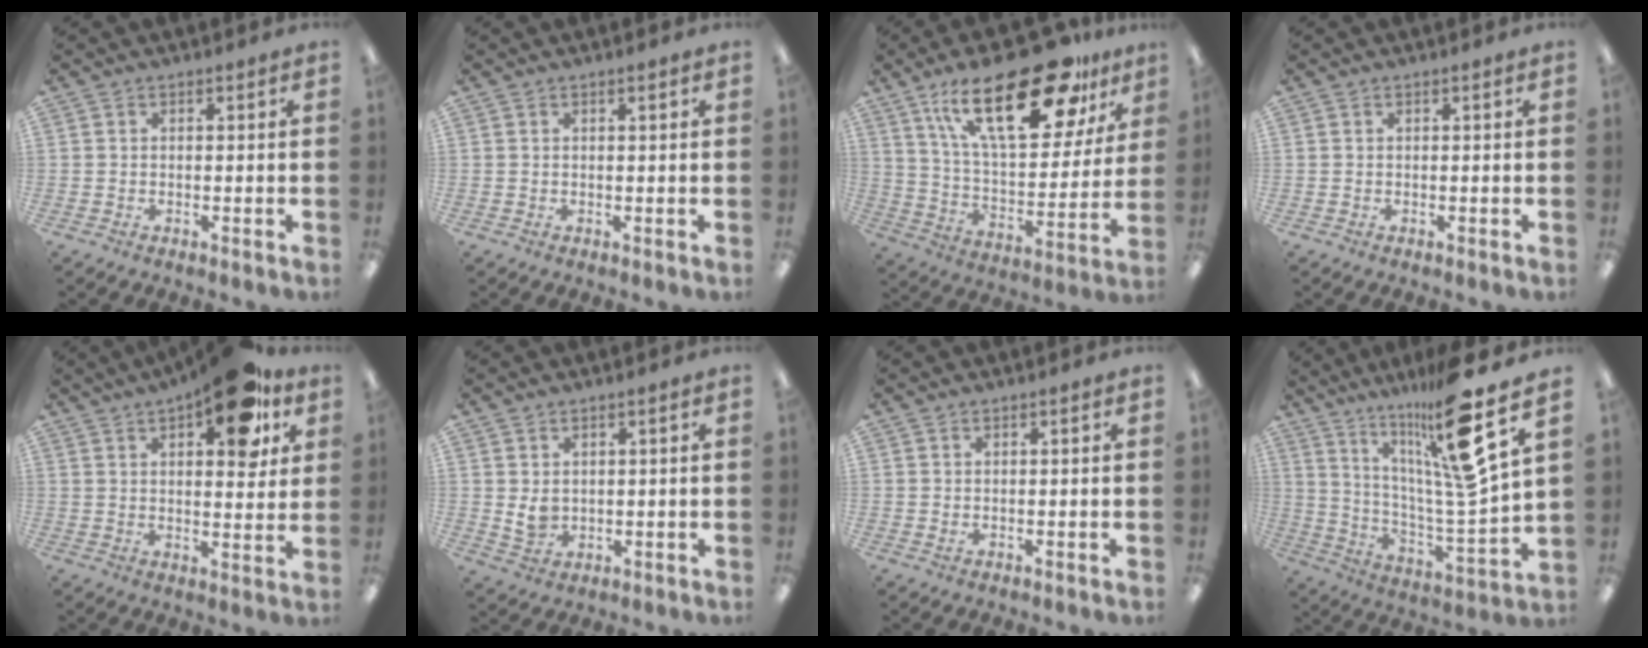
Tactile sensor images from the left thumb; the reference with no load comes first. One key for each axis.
{"total": 0.9, "fx": 0.4, "fy": 0.1, "fz": 0.8, "tx": -0.017, "ty": 0.001, "tz": 0.007}
{"total": 28.6, "fx": 16.8, "fy": 11.5, "fz": 20.1, "tx": -0.327, "ty": -0.080, "tz": 0.282}
{"total": 0.0}
{"total": 16.0, "fx": 9.3, "fy": 6.4, "fz": 11.3, "tx": -0.143, "ty": -0.046, "tz": 0.147}
{"total": 3.7, "fx": 1.1, "fy": 2.9, "fz": 2.1, "tx": -0.041, "ty": -0.003, "tz": 0.019}
{"total": 0.7, "fx": 0.2, "fy": 0.2, "fz": 0.6, "tx": -0.013, "ty": -0.001, "tz": 0.003}
{"total": 21.3, "fx": 14.4, "fy": 2.4, "fz": 15.5, "tx": -0.259, "ty": -0.092, "tz": 0.219}